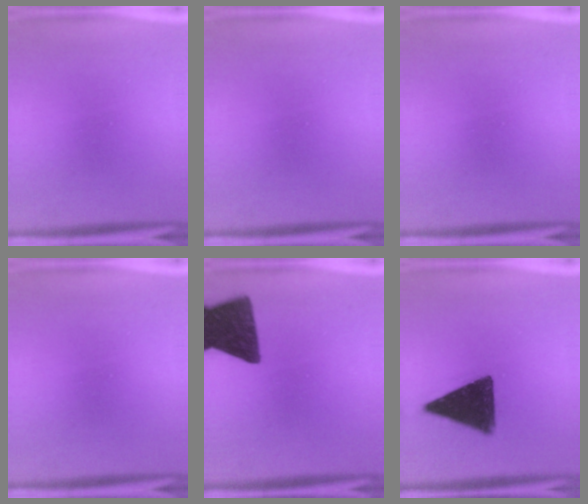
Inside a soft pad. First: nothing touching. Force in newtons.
{"total": 0.0}
{"total": 0.0}
{"total": 0.0}
{"total": 14.4}
{"total": 13.0}